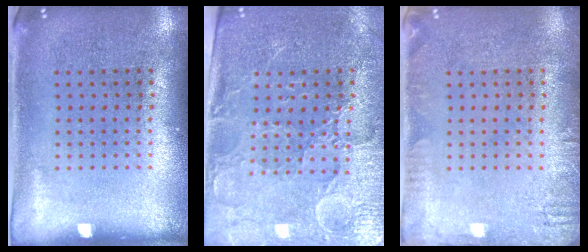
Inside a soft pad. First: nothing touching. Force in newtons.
{"total": 3.5, "press": 3.3, "slide": 1.1}
{"total": 1.7, "press": 1.7, "slide": 0.2}